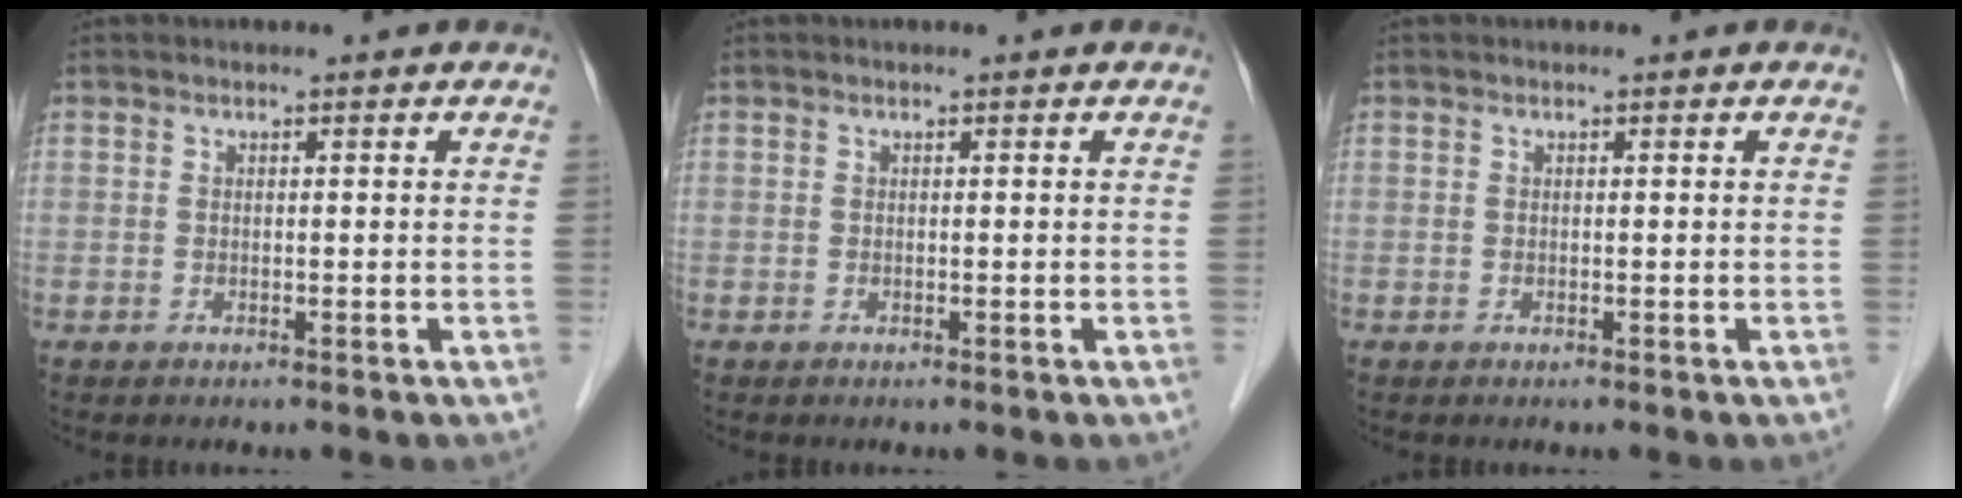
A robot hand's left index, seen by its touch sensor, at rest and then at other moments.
{"total": 0.0}
{"total": 0.0}